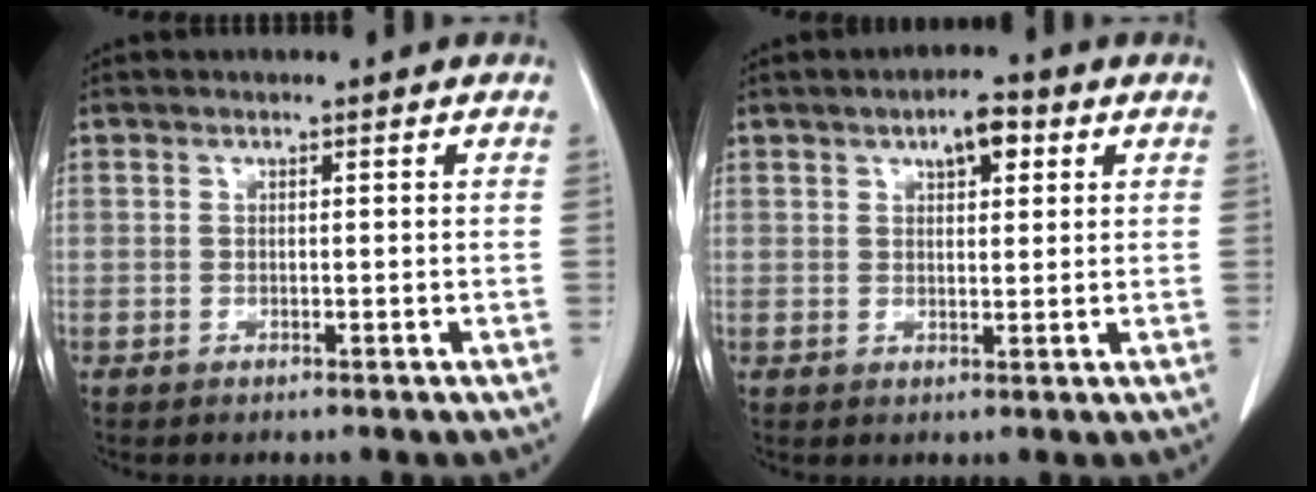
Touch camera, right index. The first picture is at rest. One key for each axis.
{"total": 4.4, "fx": 2.1, "fy": 1.7, "fz": 3.4, "tx": -0.054, "ty": 0.008, "tz": 0.031}